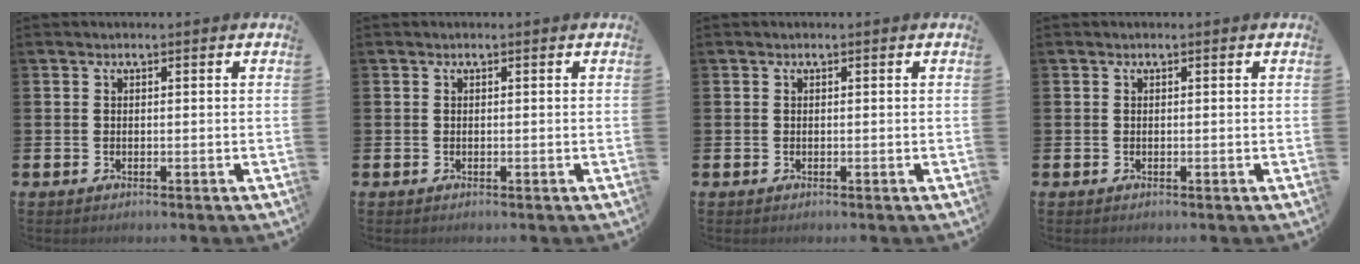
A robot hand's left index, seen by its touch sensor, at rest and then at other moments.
{"total": 0.0}
{"total": 0.0}
{"total": 0.0}